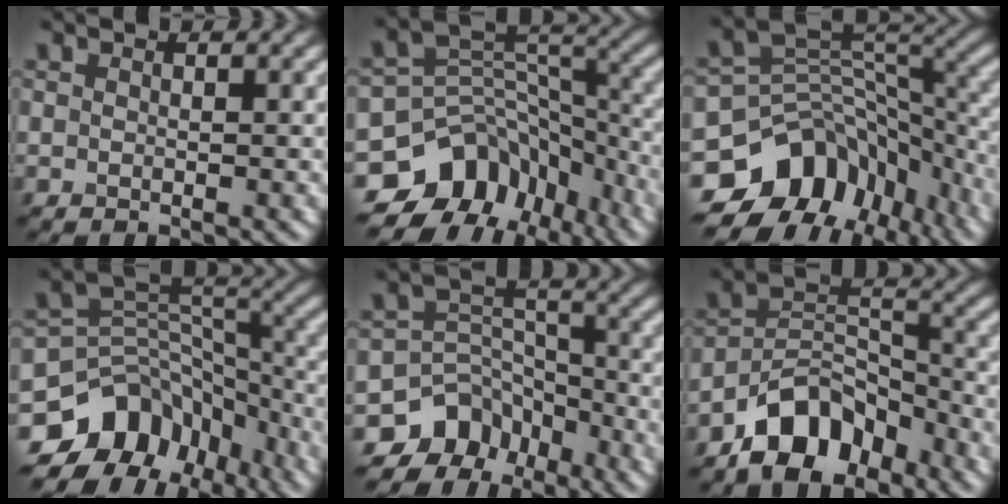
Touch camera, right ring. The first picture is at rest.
{"total": 11.7, "force": [-6.9, 8.1, 4.7], "torque": [-0.077, 0.020, -0.104]}
{"total": 12.1, "force": [-6.3, 8.4, 6.0], "torque": [-0.109, 0.002, -0.101]}
{"total": 11.2, "force": [-6.5, 7.8, 4.7], "torque": [-0.076, 0.019, -0.102]}
{"total": 8.2, "force": [-5.9, 5.5, 1.7], "torque": [-0.007, 0.013, -0.099]}
{"total": 7.8, "force": [-5.5, 4.1, 3.7], "torque": [-0.048, 0.004, -0.110]}